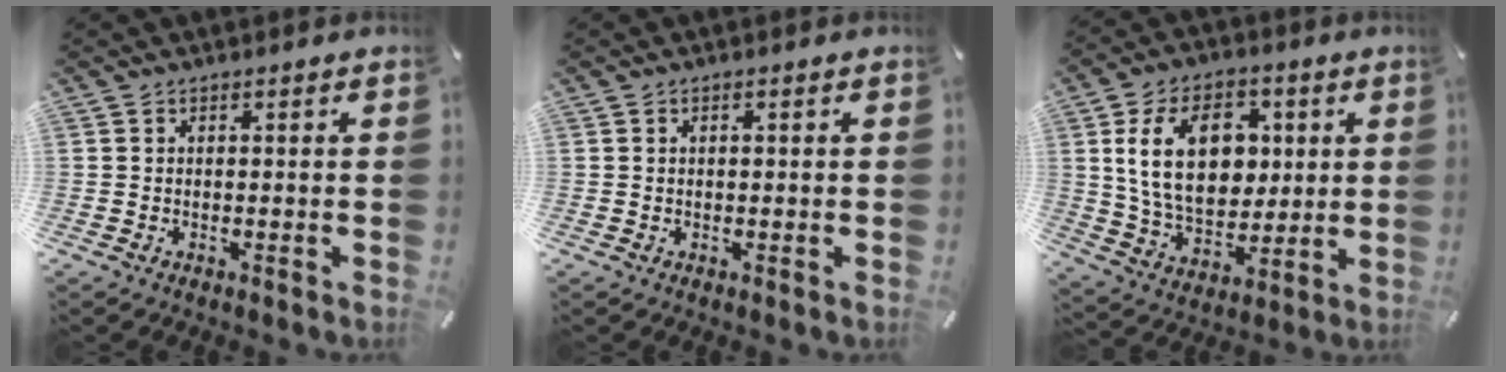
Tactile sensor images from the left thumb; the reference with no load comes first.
{"total": 0.6, "force": [0.1, 0.3, 0.5], "torque": [-0.008, 0.002, 0.001]}
{"total": 18.0, "force": [3.8, 12.6, 12.3], "torque": [-0.229, 0.013, 0.067]}